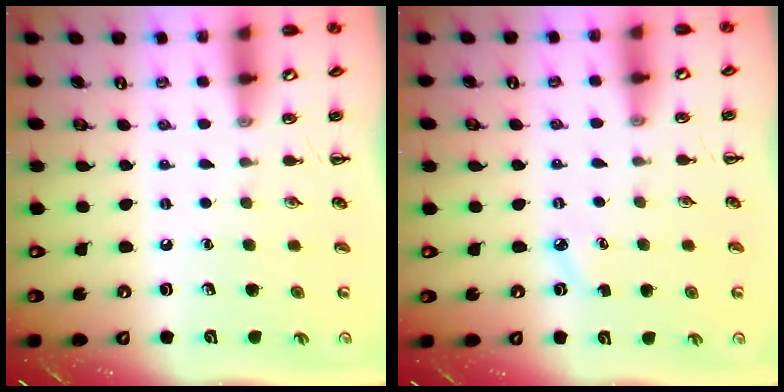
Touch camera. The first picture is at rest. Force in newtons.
{"total": 3.4, "press": 3.1, "slide": 1.2}